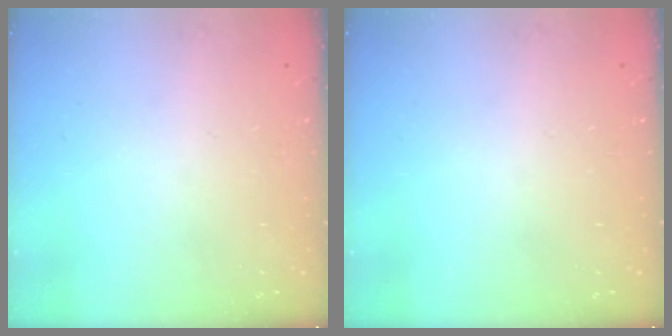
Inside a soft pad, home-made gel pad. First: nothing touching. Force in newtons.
{"total": 0.0}